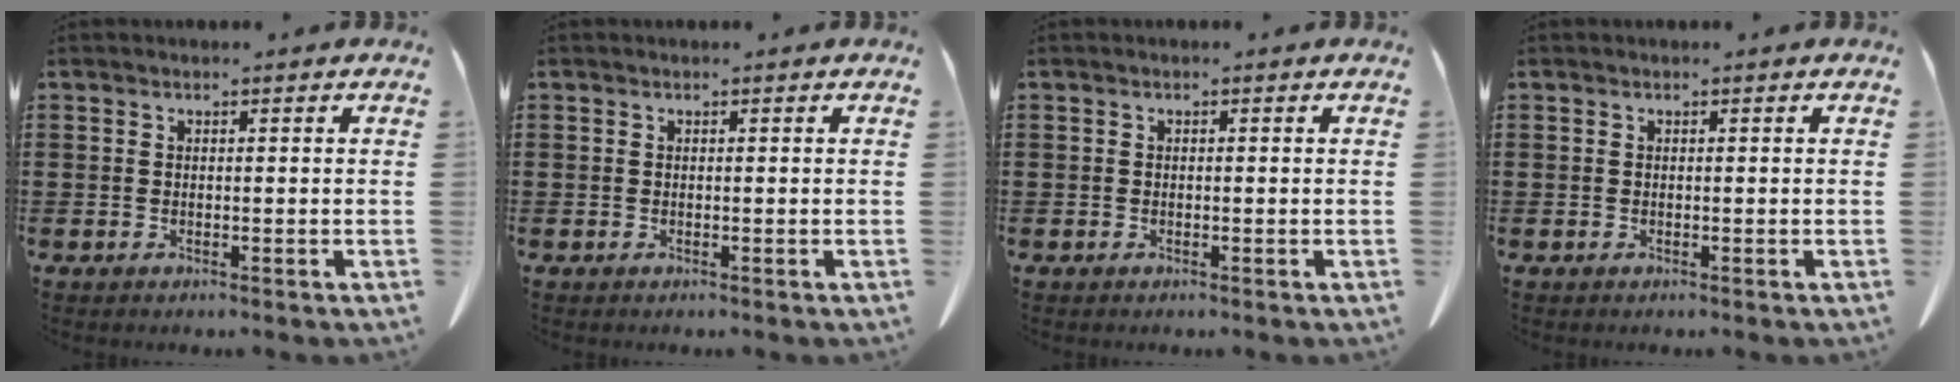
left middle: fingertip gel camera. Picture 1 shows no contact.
{"total": 0.0}
{"total": 0.0}
{"total": 0.0}